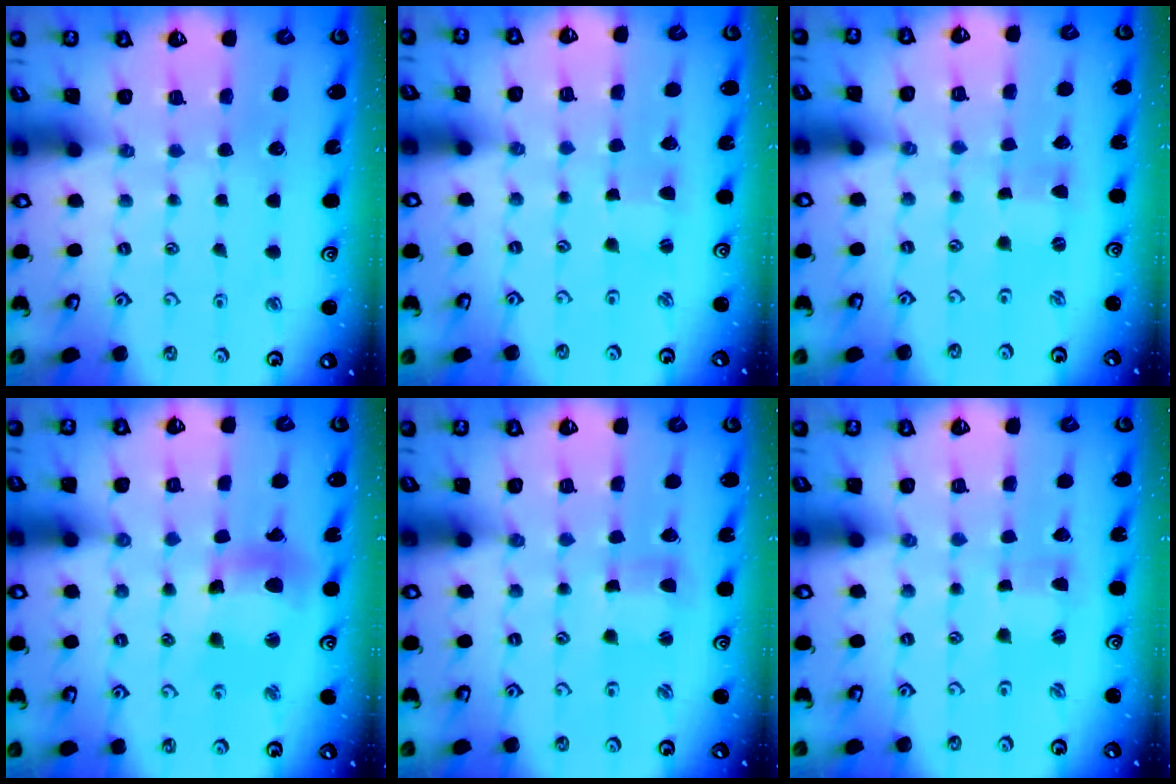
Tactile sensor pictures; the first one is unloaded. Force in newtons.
{"total": 1.8, "press": 1.8, "slide": 0.2}
{"total": 0.0}
{"total": 11.8, "press": 11.5, "slide": 2.5}
{"total": 2.4, "press": 2.4, "slide": 0.2}
{"total": 0.0}